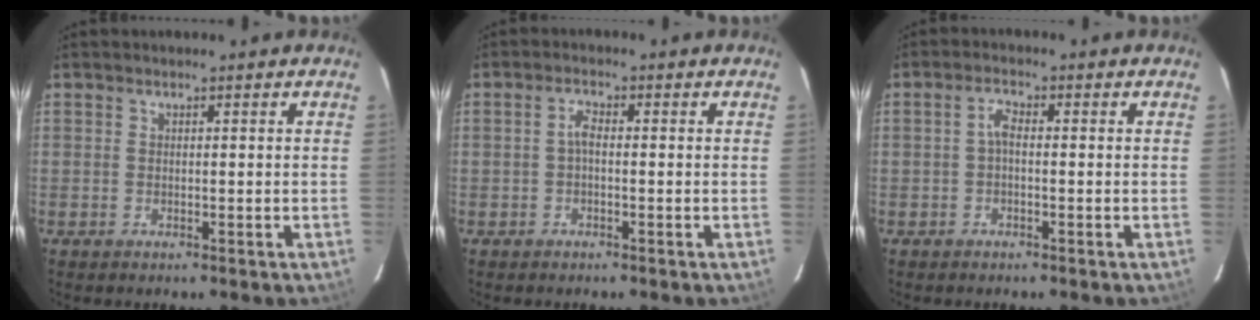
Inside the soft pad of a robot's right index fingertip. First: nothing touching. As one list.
[{"total": 1.8, "force": [-0.4, 0.7, 1.6], "torque": [-0.033, 0.008, -0.009]}, {"total": 2.0, "force": [-0.4, 0.8, 1.7], "torque": [-0.037, 0.008, -0.010]}]